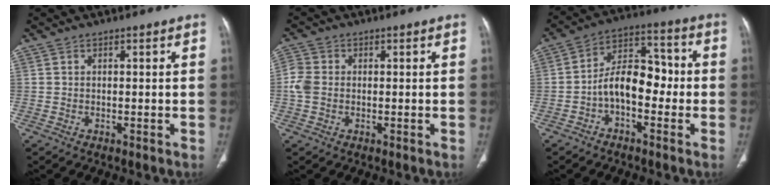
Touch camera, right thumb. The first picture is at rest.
{"total": 3.8, "force": [-0.3, 3.1, 2.2], "torque": [-0.057, 0.006, -0.012]}
{"total": 10.3, "force": [-2.3, 6.3, 7.8], "torque": [-0.104, 0.046, -0.051]}